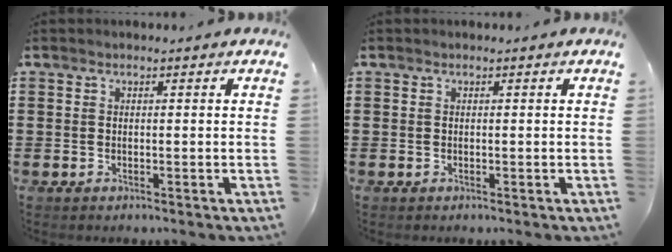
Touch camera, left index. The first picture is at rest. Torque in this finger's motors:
{"motor_torque": [0.08, 0.00, 0.04, 0.01]}